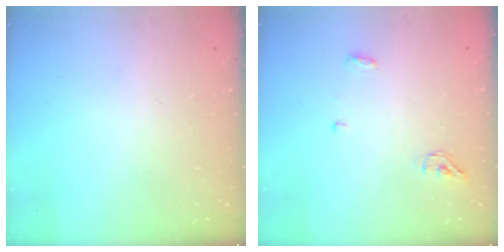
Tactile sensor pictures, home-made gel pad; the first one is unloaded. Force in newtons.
{"total": 4.0, "press": 3.9, "slide": 1.0}